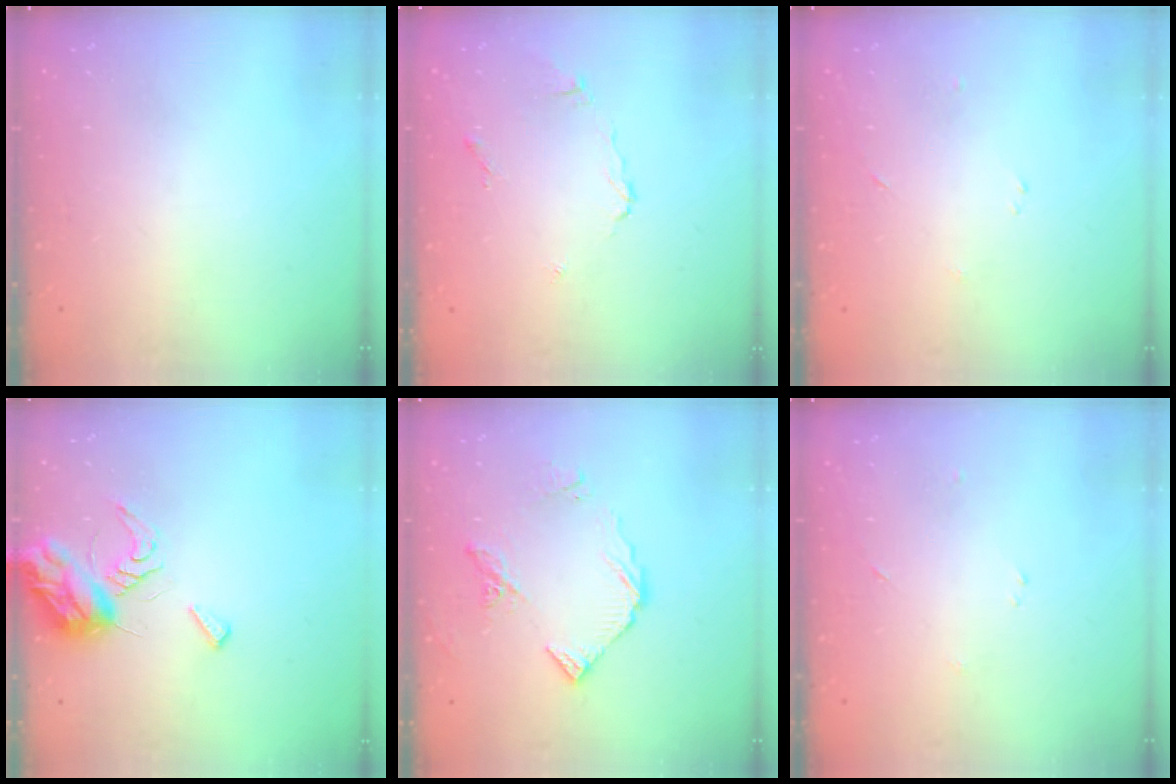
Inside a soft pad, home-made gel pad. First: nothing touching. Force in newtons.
{"total": 5.4, "press": 5.4, "slide": 0.4}
{"total": 2.4, "press": 2.4, "slide": 0.3}
{"total": 8.1, "press": 8.1, "slide": 0.9}
{"total": 10.1, "press": 10.0, "slide": 1.2}
{"total": 2.4, "press": 2.4, "slide": 0.3}